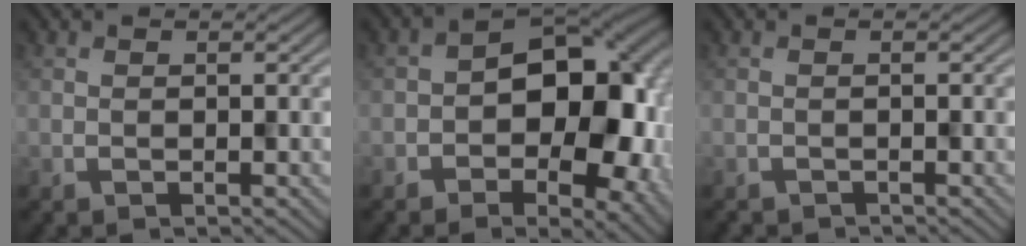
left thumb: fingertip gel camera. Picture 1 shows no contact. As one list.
[{"total": 13.3, "force": [-1.0, 8.5, 10.2], "torque": [-0.118, 0.005, -0.019]}, {"total": 0.8, "force": [-0.7, 0.0, -0.4], "torque": [0.008, 0.002, -0.012]}]